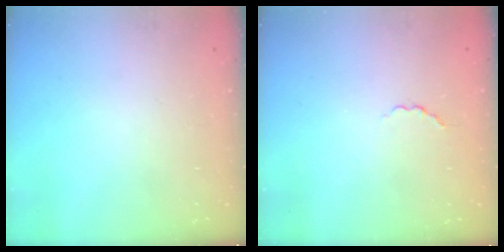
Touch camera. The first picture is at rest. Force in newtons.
{"total": 2.2, "press": 2.0, "slide": 0.8}